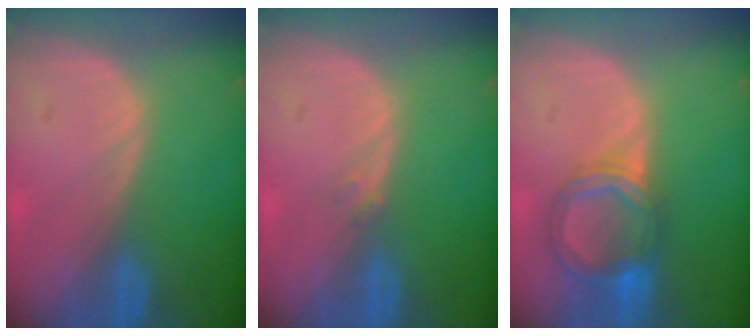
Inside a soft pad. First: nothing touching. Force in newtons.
{"total": 0.8, "press": 0.7, "slide": 0.4}
{"total": 6.1, "press": 5.9, "slide": 1.4}